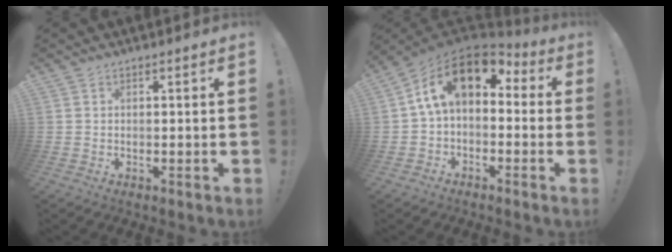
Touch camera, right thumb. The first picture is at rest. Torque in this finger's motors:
{"motor_torque": [2.34, 2.67, 1.58, -0.25, 0.11]}